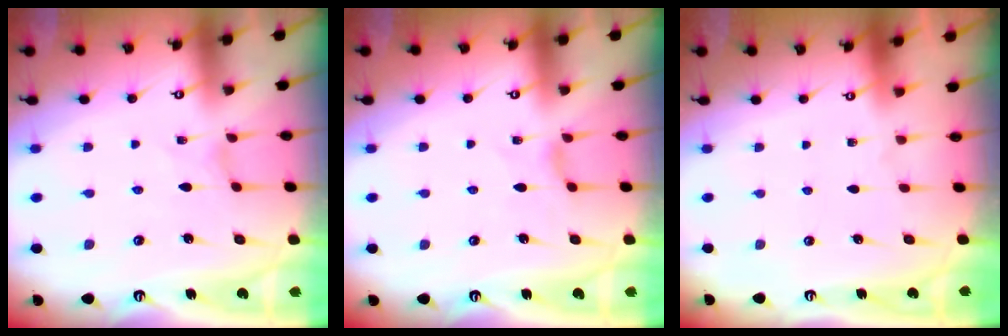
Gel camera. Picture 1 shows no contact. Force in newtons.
{"total": 1.7, "press": 1.7, "slide": 0.3}
{"total": 0.0}